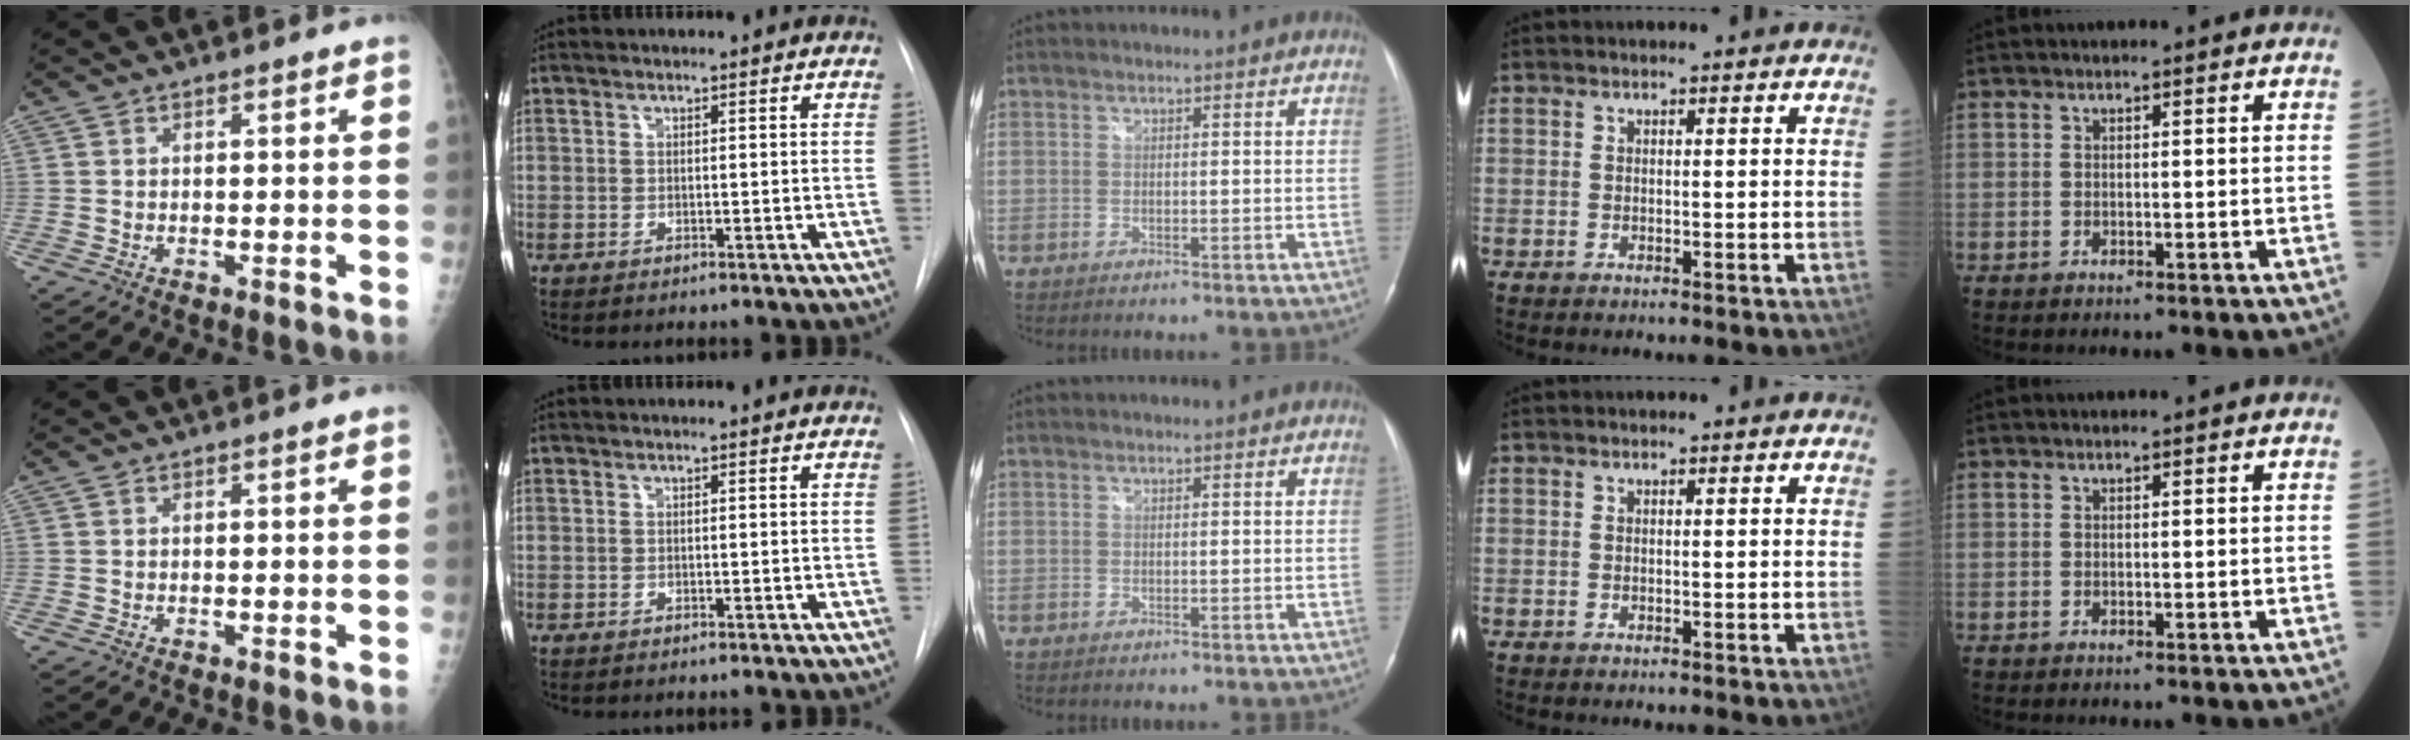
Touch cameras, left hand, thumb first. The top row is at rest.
{}